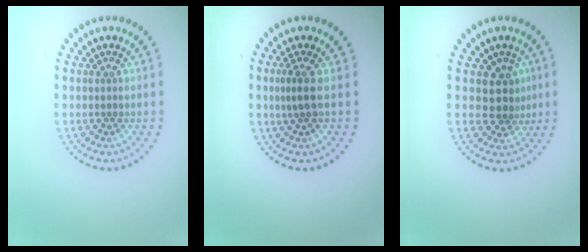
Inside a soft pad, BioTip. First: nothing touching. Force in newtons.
{"total": 1.8, "press": 1.4, "slide": 1.3}
{"total": 2.7, "press": 2.2, "slide": 1.6}